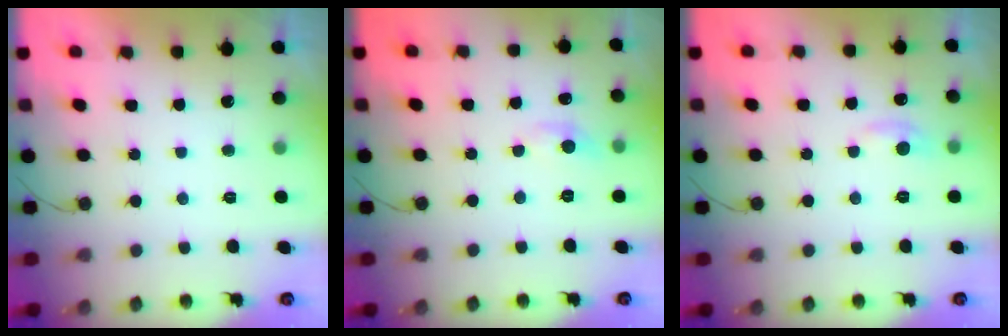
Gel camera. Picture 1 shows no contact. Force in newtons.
{"total": 3.8, "press": 3.7, "slide": 0.5}
{"total": 5.5, "press": 5.4, "slide": 0.7}